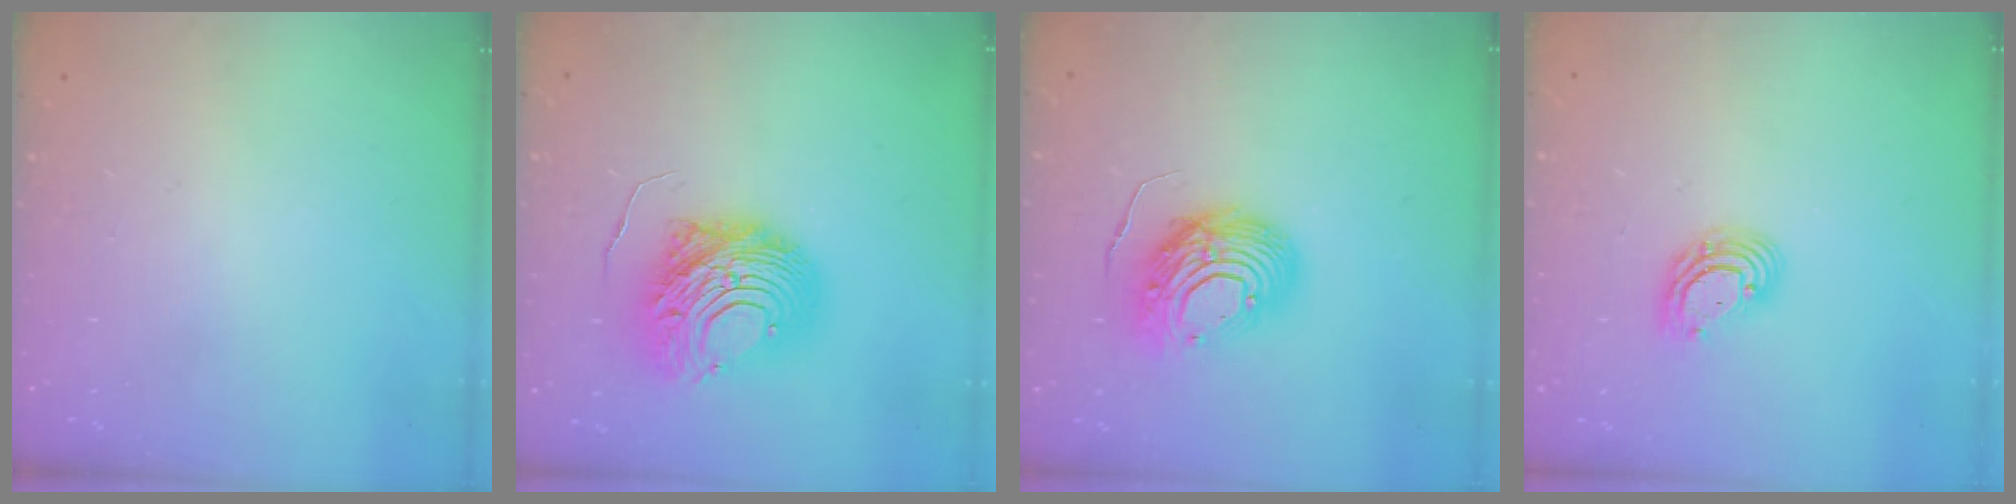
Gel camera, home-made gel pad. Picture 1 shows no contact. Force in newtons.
{"total": 14.1, "press": 14.0, "slide": 1.3}
{"total": 12.5, "press": 12.4, "slide": 0.9}
{"total": 8.0, "press": 7.8, "slide": 1.5}